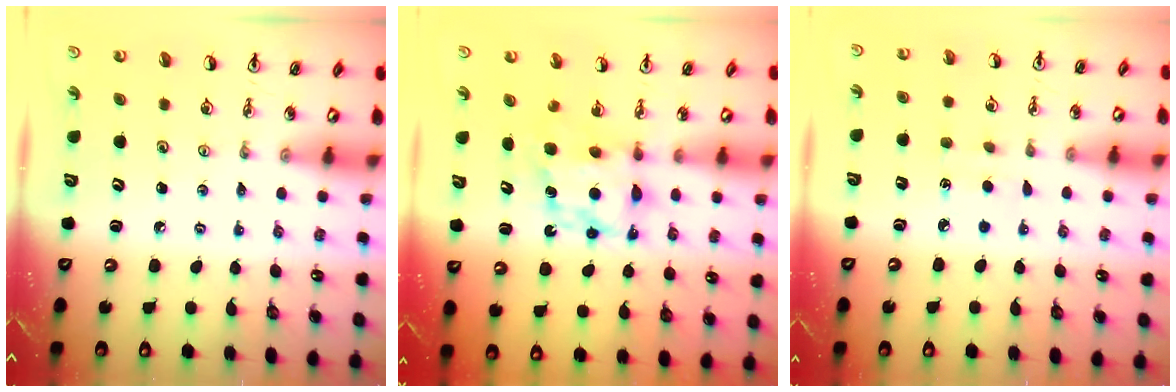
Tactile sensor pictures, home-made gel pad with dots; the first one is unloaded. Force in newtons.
{"total": 6.3, "press": 6.3, "slide": 0.5}
{"total": 2.9, "press": 2.9, "slide": 0.3}